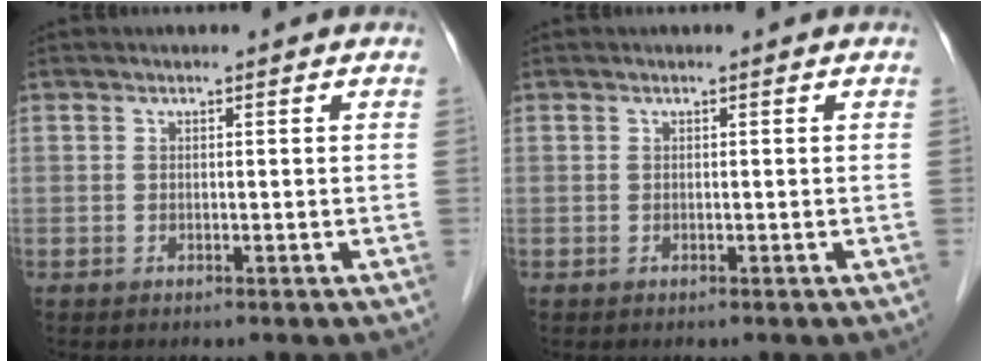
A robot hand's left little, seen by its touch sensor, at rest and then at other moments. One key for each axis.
{"total": 0.0}